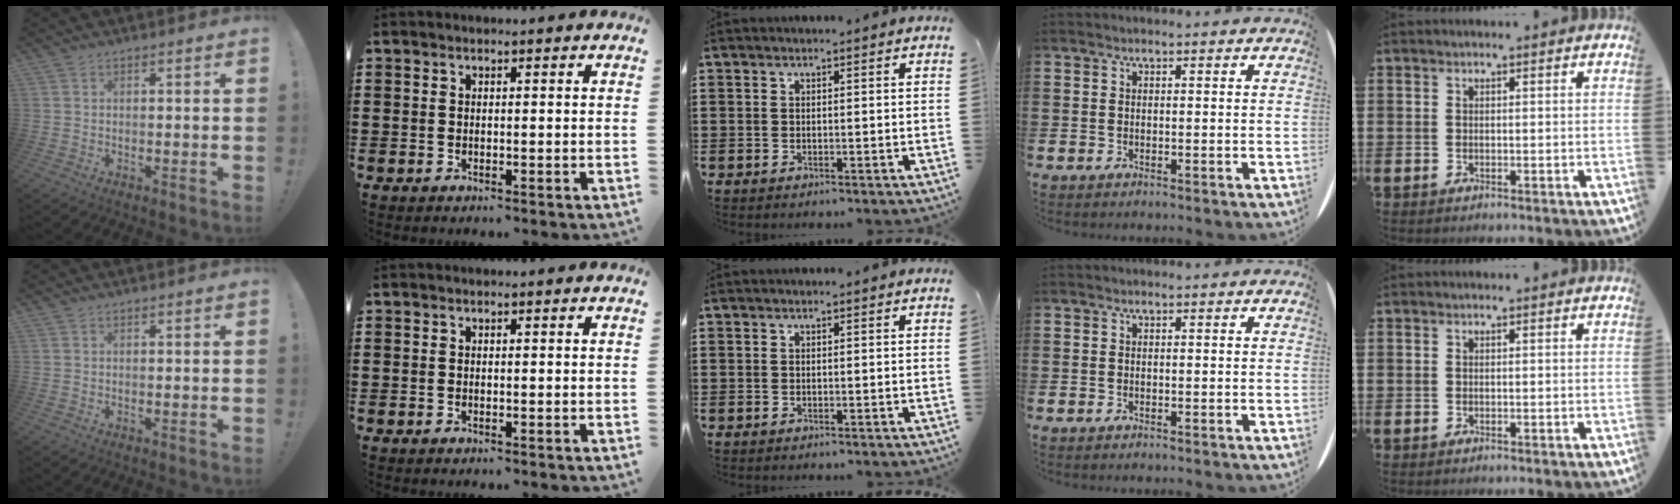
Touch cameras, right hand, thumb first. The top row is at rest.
{}